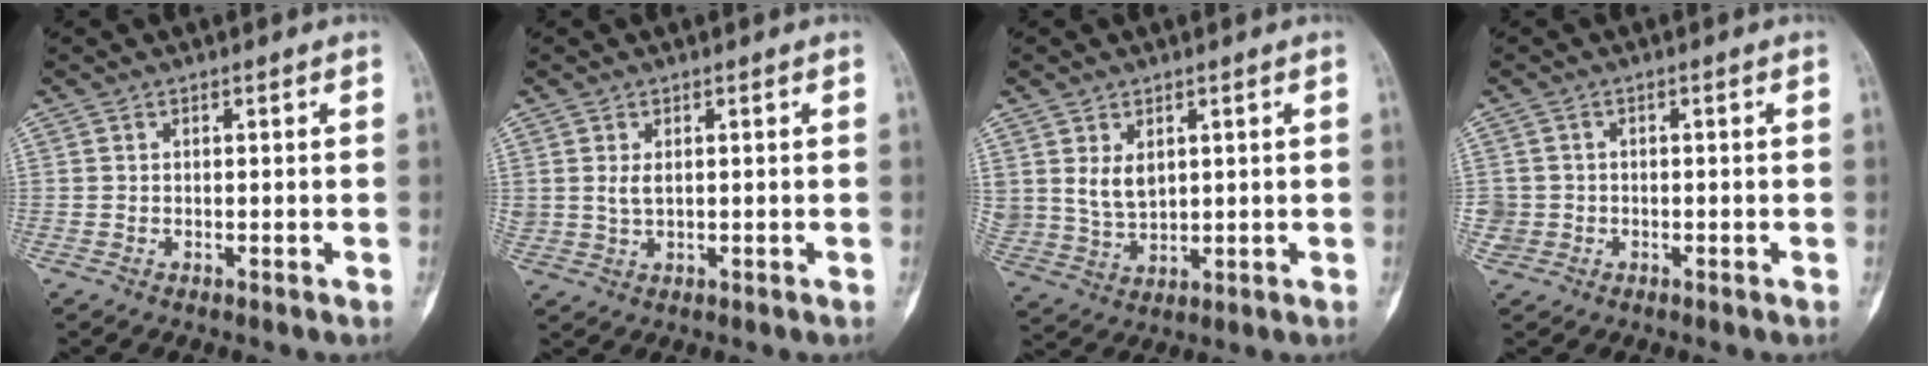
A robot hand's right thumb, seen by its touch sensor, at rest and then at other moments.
{"total": 2.1, "force": [0.7, 1.3, 1.6], "torque": [-0.024, -0.002, 0.017]}
{"total": 5.8, "force": [2.0, 4.0, 3.7], "torque": [-0.052, -0.013, 0.053]}
{"total": 2.5, "force": [-0.5, 2.5, 0.0], "torque": [0.017, 0.011, -0.012]}